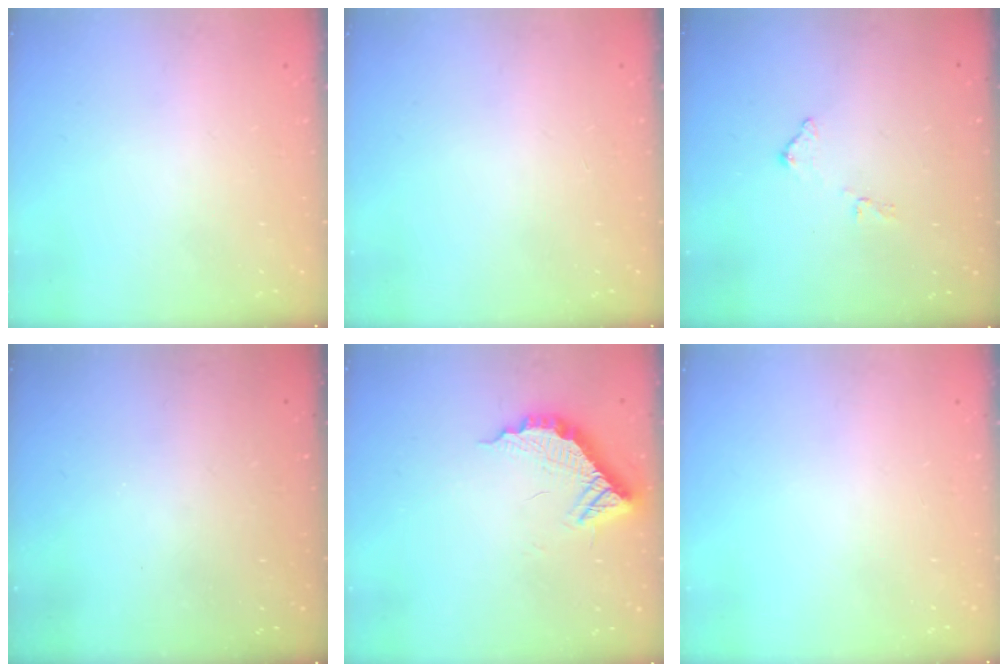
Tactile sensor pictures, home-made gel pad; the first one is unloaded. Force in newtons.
{"total": 0.0}
{"total": 8.1, "press": 8.1, "slide": 0.4}
{"total": 3.0, "press": 3.0, "slide": 0.1}
{"total": 12.0, "press": 12.0, "slide": 0.7}
{"total": 0.0}